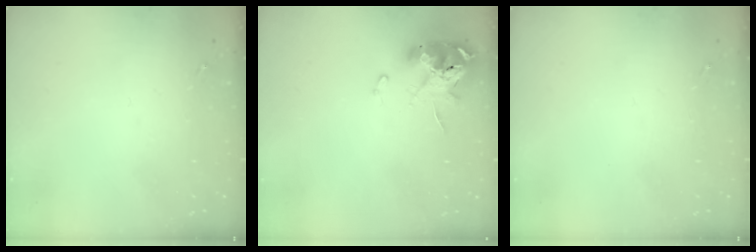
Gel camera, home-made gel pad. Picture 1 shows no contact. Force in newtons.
{"total": 14.0, "press": 13.9, "slide": 1.7}
{"total": 0.0}